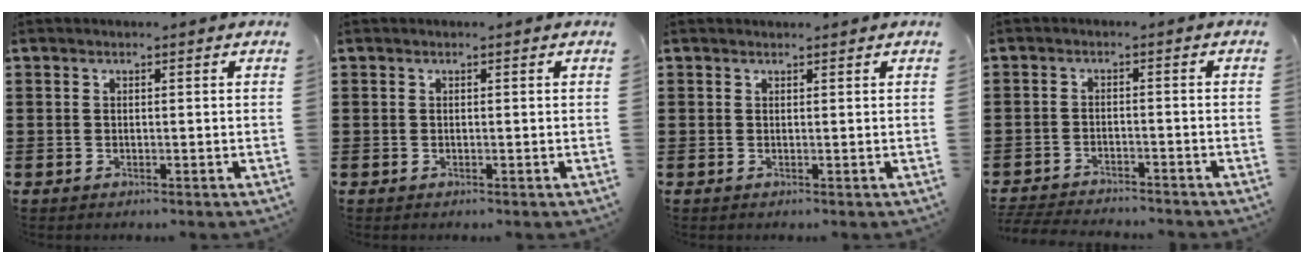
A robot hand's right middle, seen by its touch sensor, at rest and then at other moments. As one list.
[{"total": 0.0}, {"total": 0.5, "force": [0.5, 0.1, 0.0], "torque": [-0.002, 0.000, 0.010]}, {"total": 3.5, "force": [-3.5, 0.3, 0.3], "torque": [-0.015, -0.003, -0.075]}]